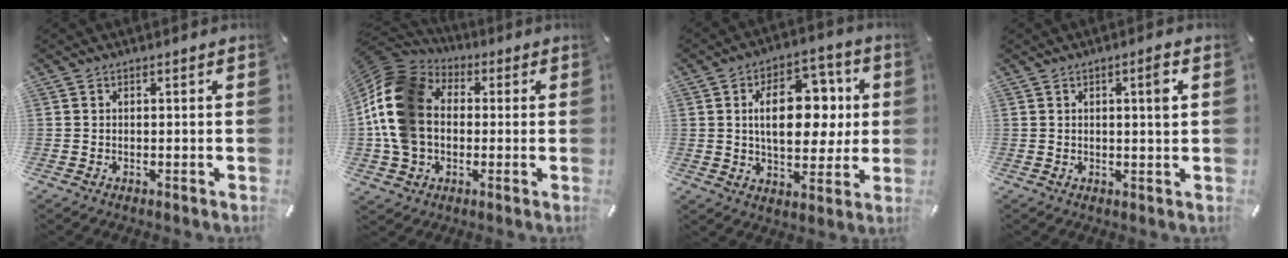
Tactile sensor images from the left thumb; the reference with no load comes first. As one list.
[{"total": 17.4, "force": [0.1, 14.1, 10.2], "torque": [-0.237, 0.018, -0.001]}, {"total": 16.1, "force": [2.9, 10.3, 12.0], "torque": [-0.164, 0.003, 0.048]}, {"total": 3.8, "force": [1.1, 0.6, 3.6], "torque": [-0.048, -0.007, 0.009]}]